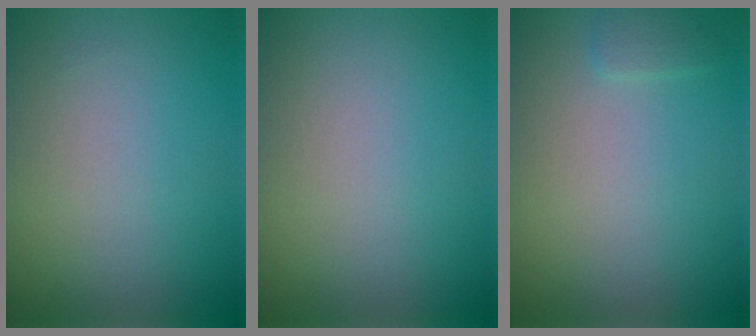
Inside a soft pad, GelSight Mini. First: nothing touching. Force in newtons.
{"total": 0.0}
{"total": 0.9, "press": 0.9, "slide": 0.1}